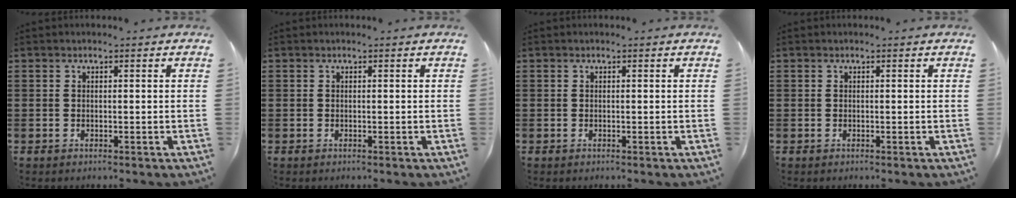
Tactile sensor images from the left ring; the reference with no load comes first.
{"total": 0.0}
{"total": 0.0}
{"total": 0.0}